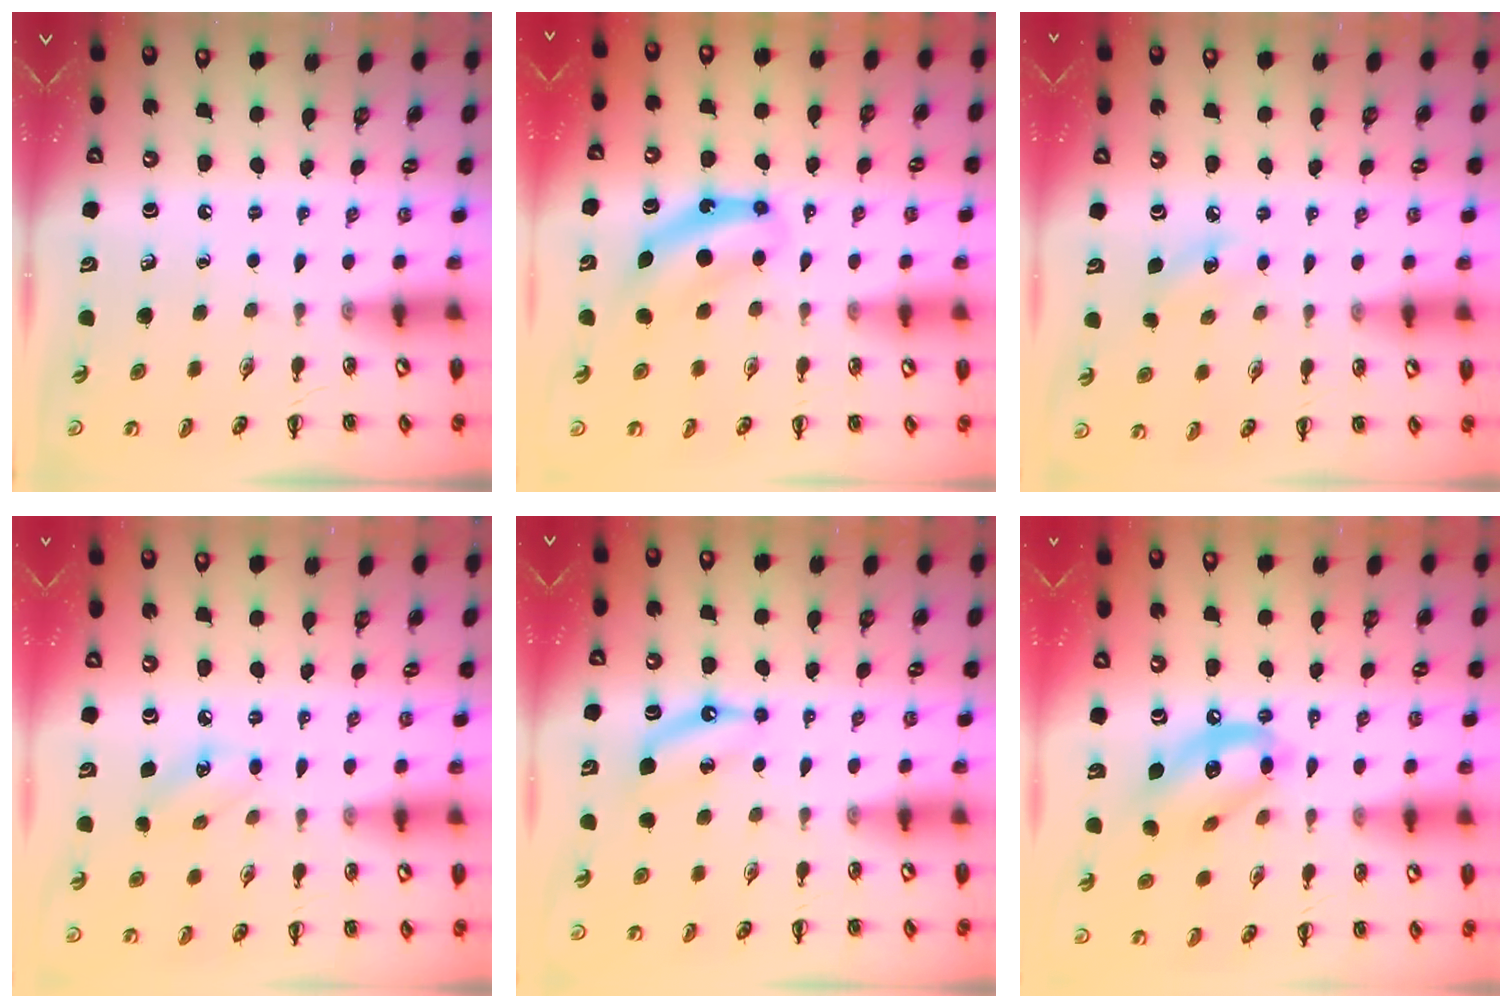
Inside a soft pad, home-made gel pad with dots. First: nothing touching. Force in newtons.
{"total": 6.8, "press": 6.8, "slide": 0.2}
{"total": 6.3, "press": 6.1, "slide": 1.6}
{"total": 6.3, "press": 6.2, "slide": 1.4}
{"total": 5.7, "press": 5.4, "slide": 1.6}
{"total": 12.3, "press": 12.0, "slide": 2.4}